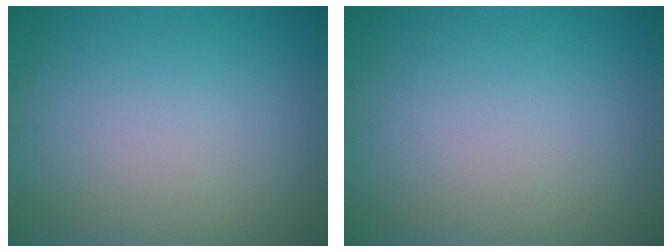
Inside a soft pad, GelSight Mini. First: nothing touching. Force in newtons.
{"total": 0.0}